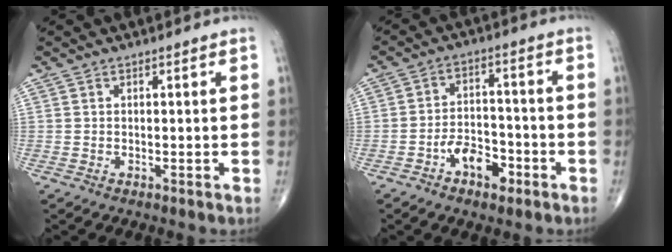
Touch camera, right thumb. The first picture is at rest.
{"total": 7.5, "force": [-3.8, 4.3, 4.8], "torque": [-0.057, 0.035, -0.064]}